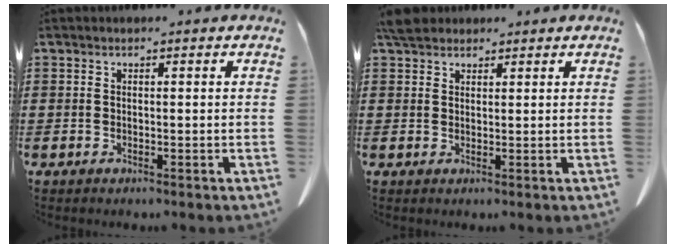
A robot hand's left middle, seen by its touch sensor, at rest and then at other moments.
{"total": 3.5, "force": [2.9, 1.3, 1.3], "torque": [-0.035, 0.004, 0.058]}